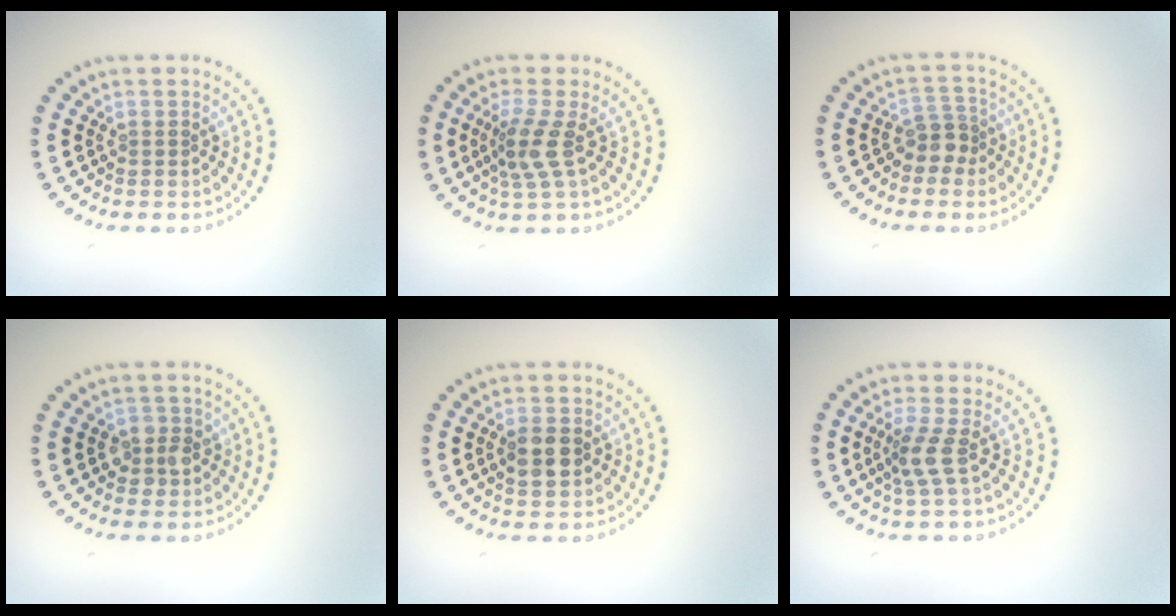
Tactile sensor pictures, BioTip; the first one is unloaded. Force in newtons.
{"total": 2.9, "press": 2.2, "slide": 1.9}
{"total": 2.4, "press": 1.9, "slide": 1.5}
{"total": 2.3, "press": 2.1, "slide": 0.8}
{"total": 3.2, "press": 3.2, "slide": 0.2}
{"total": 2.4, "press": 1.8, "slide": 1.6}